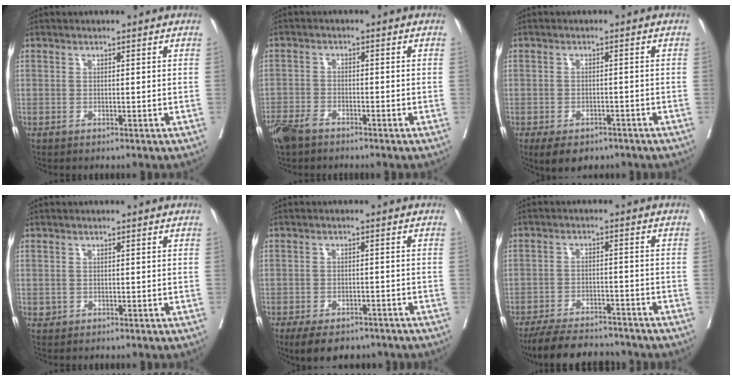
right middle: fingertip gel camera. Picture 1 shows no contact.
{"total": 4.9, "force": [-4.0, 1.8, 2.3], "torque": [-0.045, -0.006, -0.076]}
{"total": 7.7, "force": [-5.6, 3.9, 3.4], "torque": [-0.041, -0.001, -0.078]}
{"total": 0.6, "force": [-0.1, 0.5, 0.1], "torque": [0.001, 0.002, 0.000]}
{"total": 9.4, "force": [-7.3, 4.1, 4.2], "torque": [-0.053, -0.001, -0.103]}
{"total": 12.3, "force": [-11.1, 3.0, 4.3], "torque": [-0.067, 0.000, -0.163]}